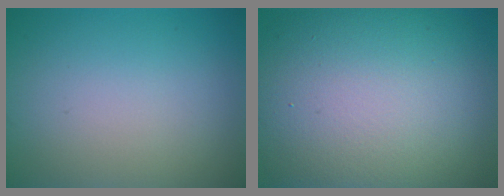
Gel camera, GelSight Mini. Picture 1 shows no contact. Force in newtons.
{"total": 16.1, "press": 16.1, "slide": 1.2}